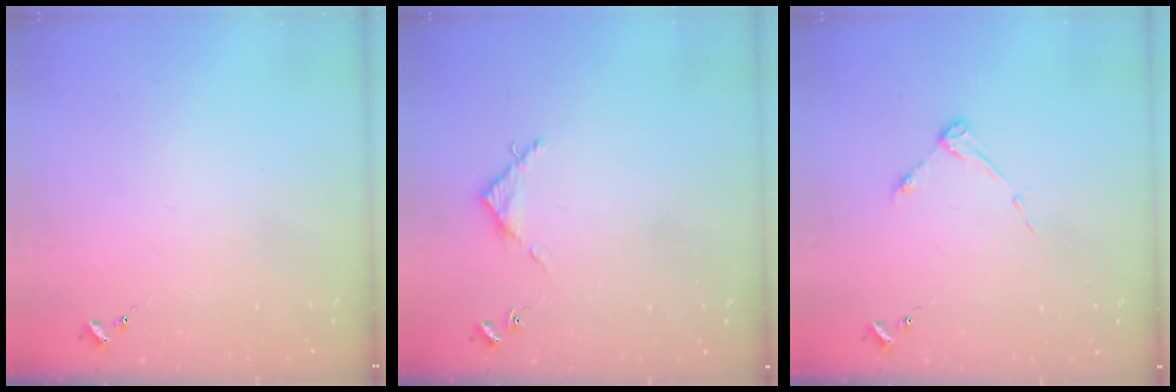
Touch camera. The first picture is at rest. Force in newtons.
{"total": 3.6, "press": 3.6, "slide": 0.3}
{"total": 4.3, "press": 4.3, "slide": 0.6}